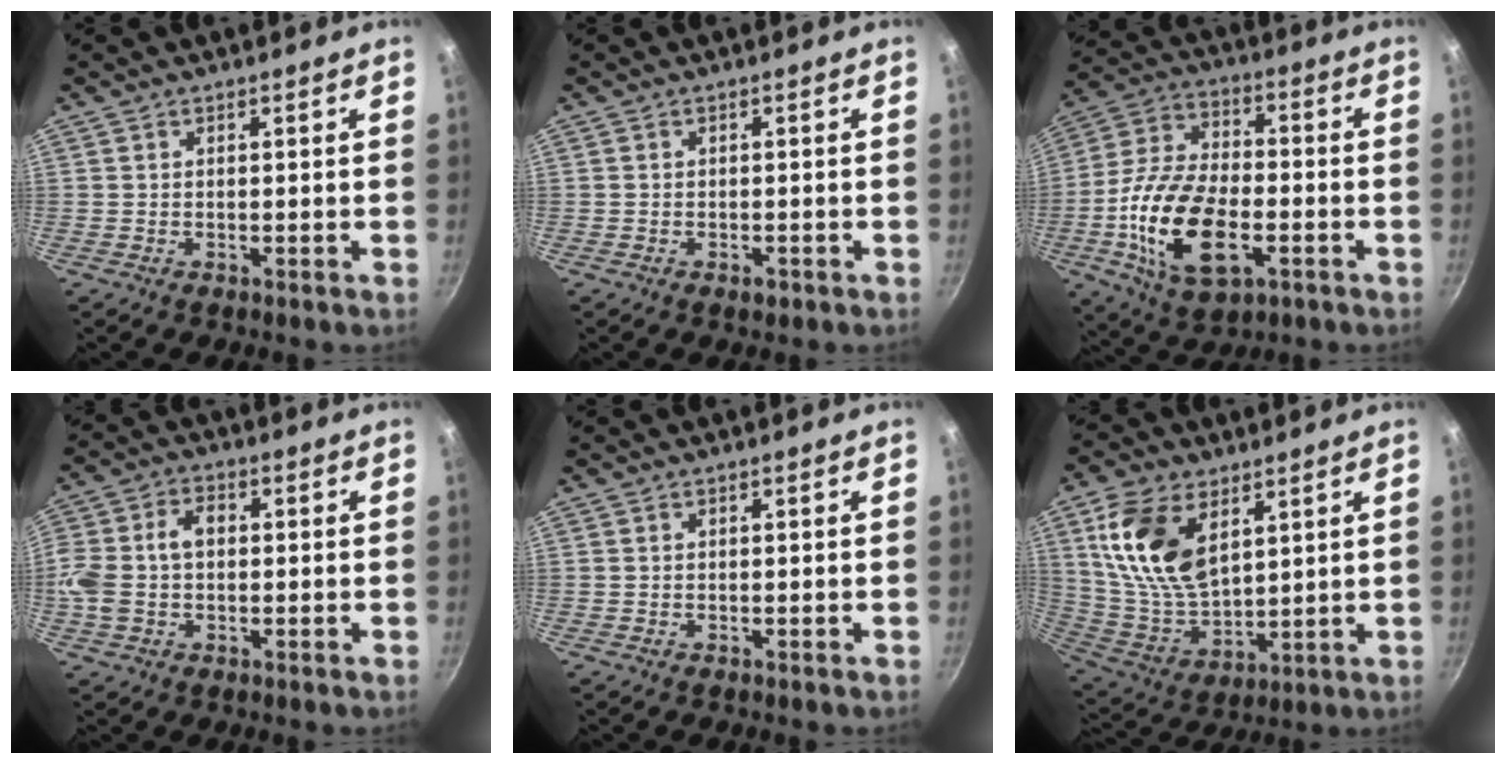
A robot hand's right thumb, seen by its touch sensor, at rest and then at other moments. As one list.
[{"total": 1.5, "force": [-0.9, 0.9, 1.0], "torque": [-0.014, 0.007, -0.011]}, {"total": 19.5, "force": [-5.2, 10.5, 15.6], "torque": [-0.293, 0.023, -0.098]}, {"total": 9.6, "force": [-0.1, 6.7, 6.8], "torque": [-0.133, 0.027, -0.012]}, {"total": 0.0}, {"total": 16.8, "force": [6.5, 9.6, 12.1], "torque": [-0.219, -0.027, 0.140]}]